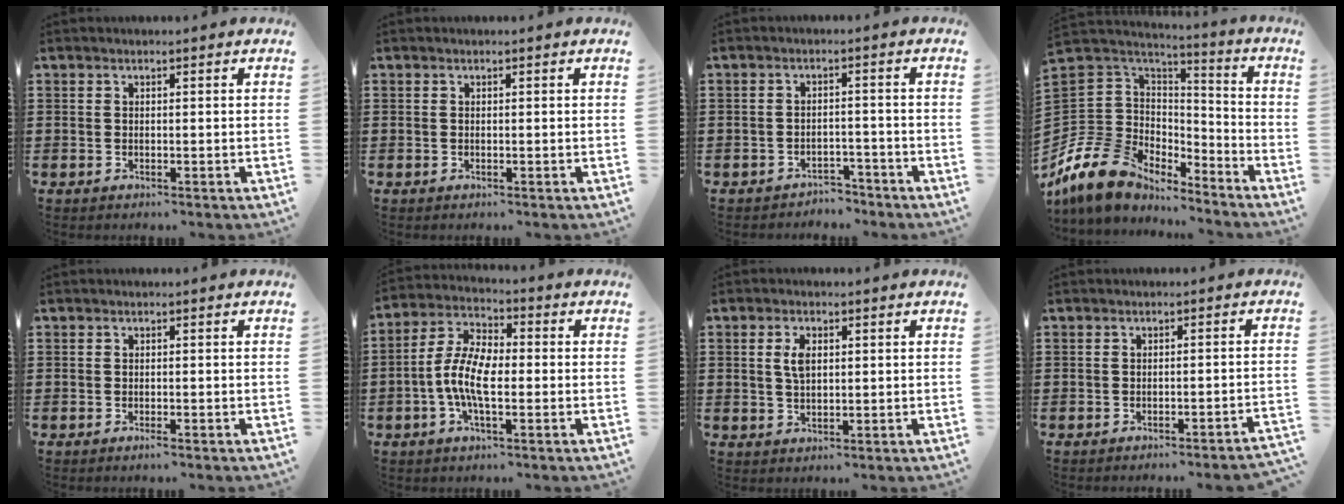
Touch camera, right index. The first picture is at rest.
{"total": 0.0}
{"total": 2.7, "force": [-2.7, 0.5, 0.1], "torque": [-0.010, -0.001, -0.055]}
{"total": 12.0, "force": [-7.7, 8.5, 3.6], "torque": [-0.126, 0.013, -0.151]}
{"total": 0.6, "force": [-0.5, 0.1, 0.3], "torque": [-0.008, -0.003, -0.008]}
{"total": 8.2, "force": [-1.9, 3.6, 7.2], "torque": [-0.172, -0.008, -0.043]}
{"total": 3.4, "force": [0.8, 1.7, 2.8], "torque": [-0.061, 0.009, 0.013]}
{"total": 1.5, "force": [-1.3, -0.4, 0.6], "torque": [-0.013, -0.003, -0.026]}